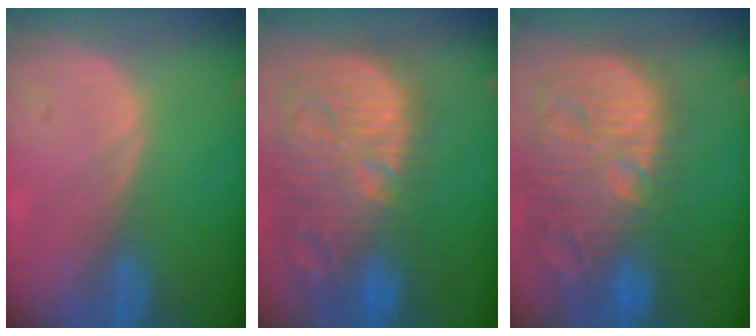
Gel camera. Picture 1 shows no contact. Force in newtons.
{"total": 15.3, "press": 13.3, "slide": 7.5}
{"total": 15.3, "press": 13.3, "slide": 7.5}